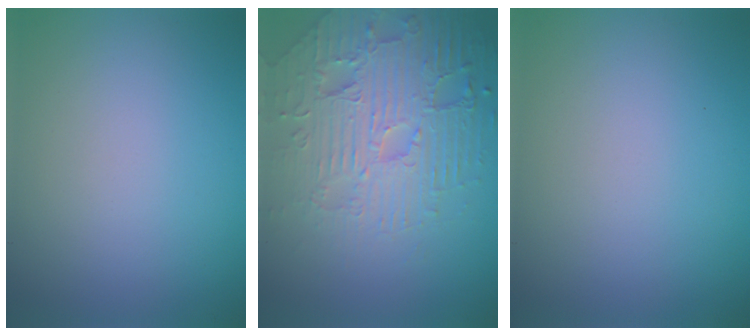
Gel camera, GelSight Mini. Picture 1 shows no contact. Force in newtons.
{"total": 7.1, "press": 5.5, "slide": 4.6}
{"total": 0.0}